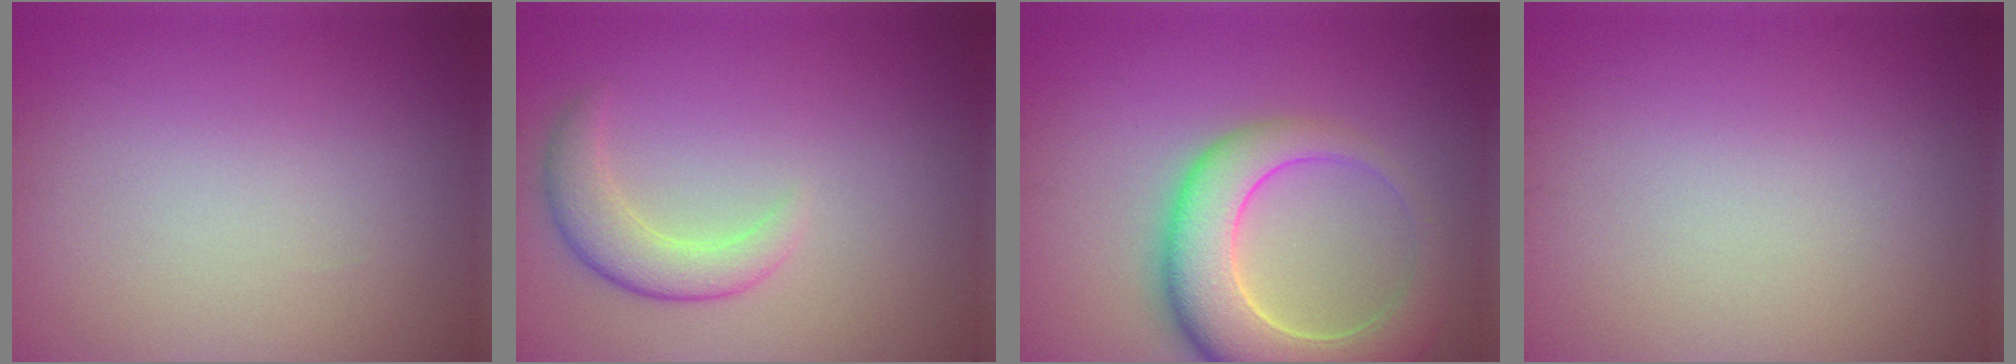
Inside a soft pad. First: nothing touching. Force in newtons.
{"total": 2.9, "press": 2.9, "slide": 0.2}
{"total": 8.8, "press": 8.8, "slide": 0.7}
{"total": 0.0}